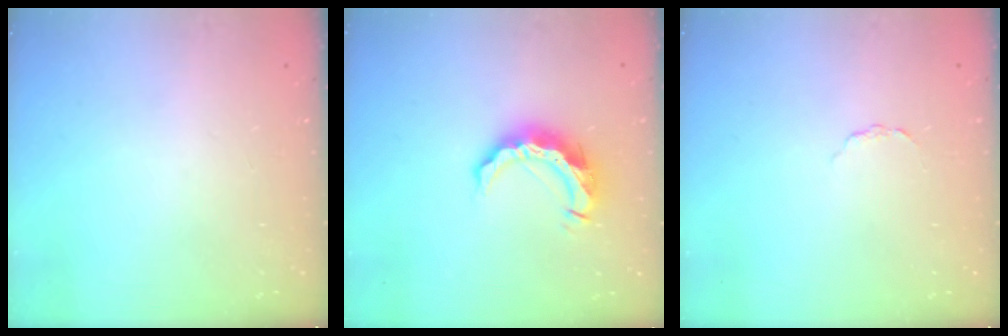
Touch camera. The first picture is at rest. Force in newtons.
{"total": 10.6, "press": 10.6, "slide": 0.8}
{"total": 1.5, "press": 1.5, "slide": 0.2}